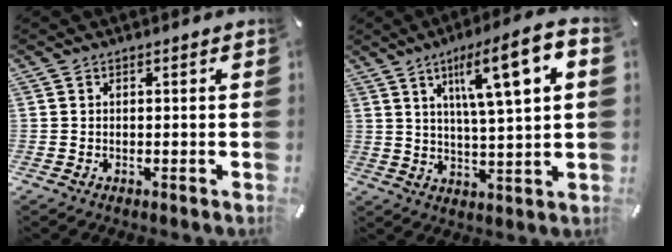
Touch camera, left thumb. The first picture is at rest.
{"total": 13.2, "force": [5.9, 2.4, 11.6], "torque": [-0.188, -0.014, 0.090]}